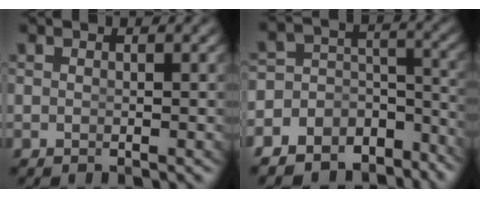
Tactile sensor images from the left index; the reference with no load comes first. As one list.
[{"total": 11.1, "force": [-6.8, 7.7, 4.1], "torque": [-0.082, -0.033, -0.108]}]